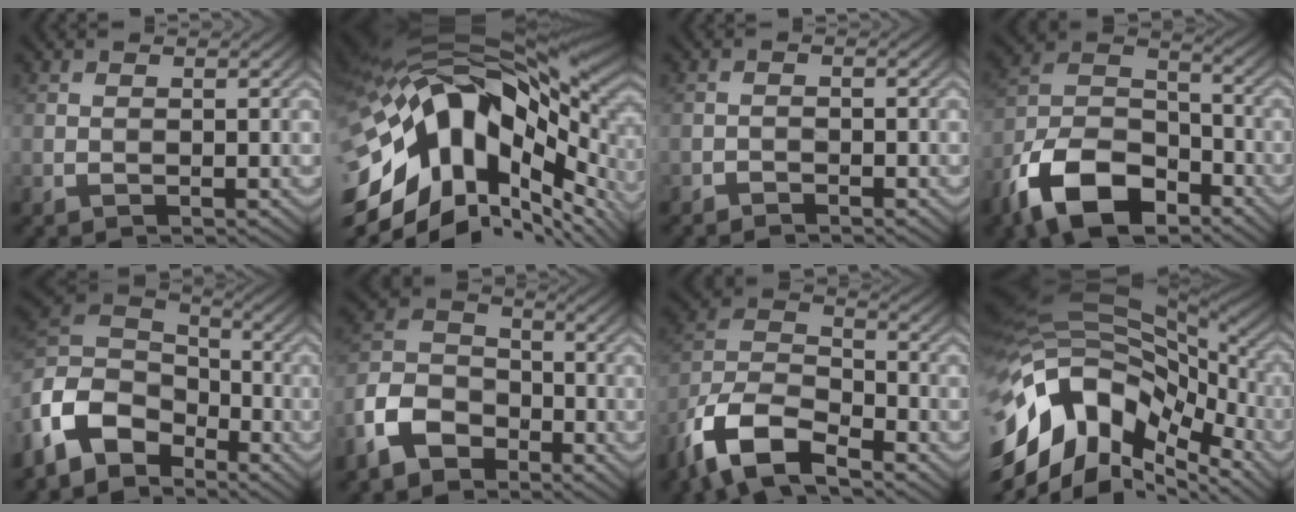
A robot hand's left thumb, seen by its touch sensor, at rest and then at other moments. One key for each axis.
{"total": 18.9, "fx": -4.0, "fy": 10.3, "fz": 15.4, "tx": -0.302, "ty": -0.027, "tz": -0.063}
{"total": 0.9, "fx": -0.9, "fy": 0.1, "fz": -0.2, "tx": 0.005, "ty": 0.001, "tz": -0.021}
{"total": 14.0, "fx": -9.0, "fy": 7.4, "fz": 7.8, "tx": -0.176, "ty": -0.016, "tz": -0.189}
{"total": 9.8, "fx": -6.1, "fy": 6.3, "fz": 4.5, "tx": -0.116, "ty": 0.007, "tz": -0.142}
{"total": 8.4, "fx": -5.2, "fy": 5.4, "fz": 3.8, "tx": -0.096, "ty": -0.003, "tz": -0.125}
{"total": 11.9, "fx": -8.4, "fy": 5.0, "fz": 6.9, "tx": -0.146, "ty": -0.005, "tz": -0.185}
{"total": 16.6, "fx": -6.6, "fy": 9.7, "fz": 11.7, "tx": -0.274, "ty": 0.003, "tz": -0.124}